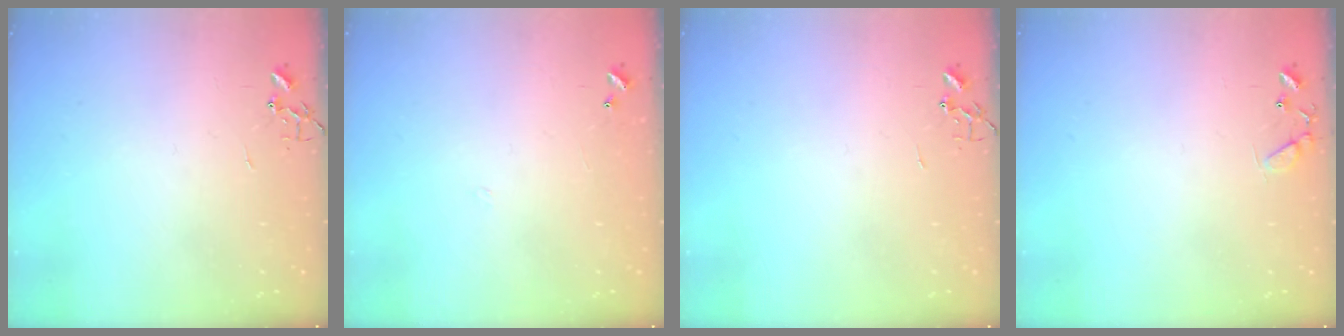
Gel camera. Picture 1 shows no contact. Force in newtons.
{"total": 3.8, "press": 3.8, "slide": 0.5}
{"total": 0.0}
{"total": 7.7, "press": 7.7, "slide": 0.5}